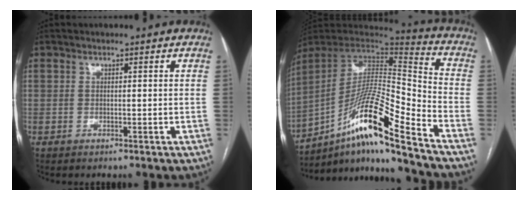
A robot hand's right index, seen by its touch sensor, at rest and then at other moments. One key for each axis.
{"total": 18.7, "fx": -12.2, "fy": 0.2, "fz": 14.3, "tx": -0.267, "ty": 0.006, "tz": -0.217}